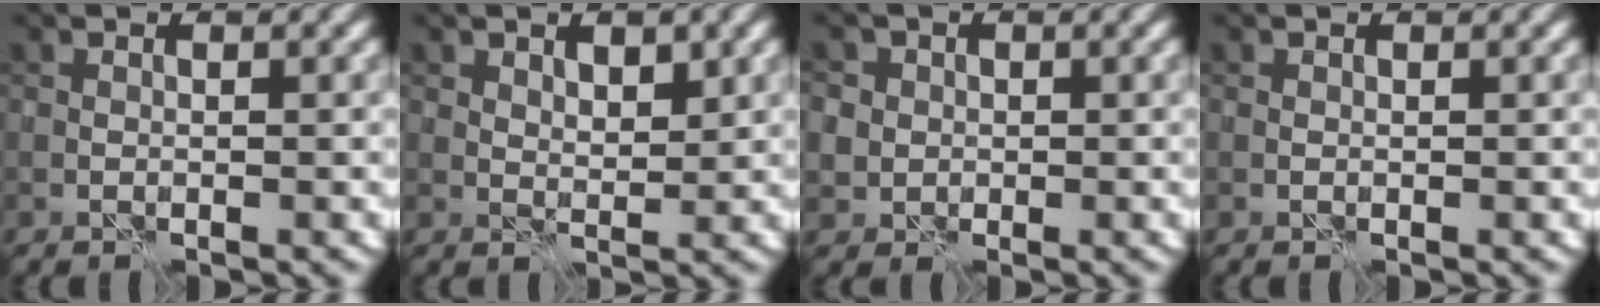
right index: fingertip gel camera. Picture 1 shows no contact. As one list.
[{"total": 2.3, "force": [1.3, 1.2, 1.4], "torque": [-0.020, -0.003, 0.023]}, {"total": 3.9, "force": [0.8, 3.6, 1.2], "torque": [-0.017, 0.022, -0.003]}, {"total": 0.0}]